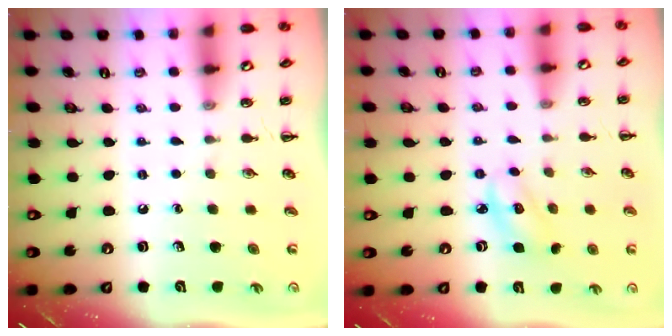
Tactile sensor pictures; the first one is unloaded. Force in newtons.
{"total": 3.1, "press": 3.0, "slide": 0.7}